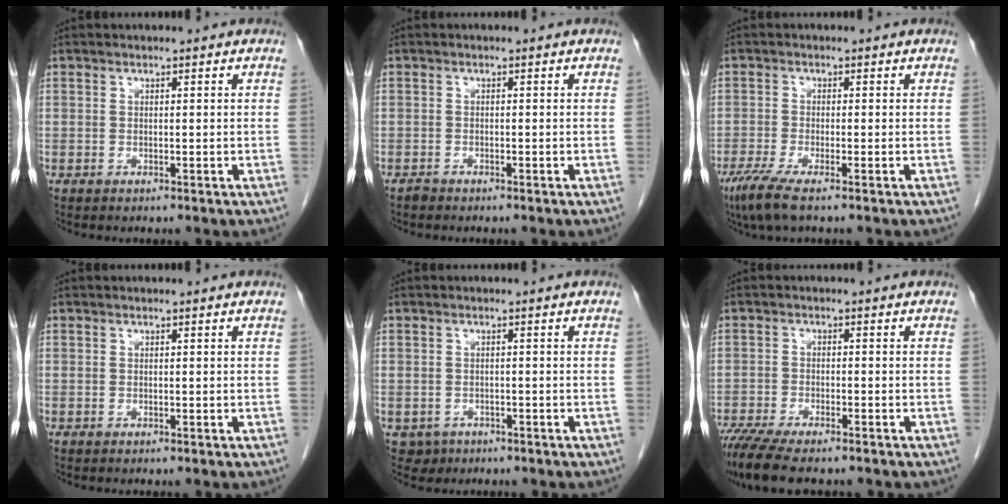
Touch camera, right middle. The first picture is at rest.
{"total": 0.7, "force": [-0.6, 0.2, 0.1], "torque": [-0.006, -0.001, -0.014]}
{"total": 4.6, "force": [-3.0, 0.6, 3.4], "torque": [-0.074, -0.015, -0.055]}
{"total": 0.0}
{"total": 2.4, "force": [-1.3, 2.0, 0.1], "torque": [-0.003, 0.007, -0.017]}
{"total": 9.9, "force": [-8.1, 2.1, 5.4], "torque": [-0.087, -0.016, -0.131]}